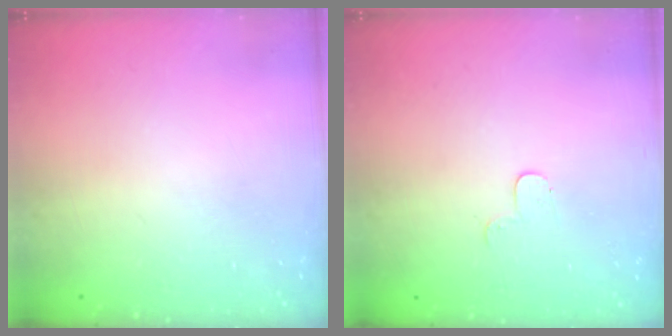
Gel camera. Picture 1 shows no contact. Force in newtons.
{"total": 3.4, "press": 3.4, "slide": 0.4}